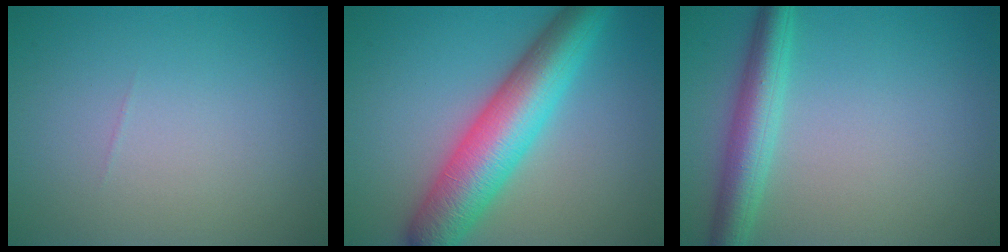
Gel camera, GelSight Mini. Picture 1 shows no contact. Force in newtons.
{"total": 9.0, "press": 9.0, "slide": 0.2}
{"total": 4.3, "press": 4.3, "slide": 0.1}